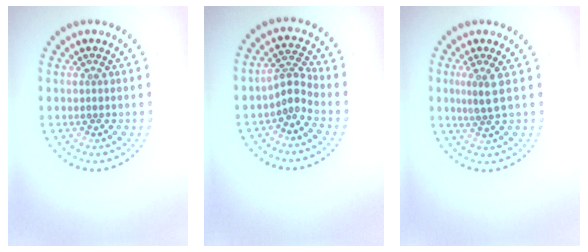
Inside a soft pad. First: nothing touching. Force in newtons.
{"total": 2.3, "press": 1.5, "slide": 1.7}
{"total": 2.0, "press": 1.4, "slide": 1.4}